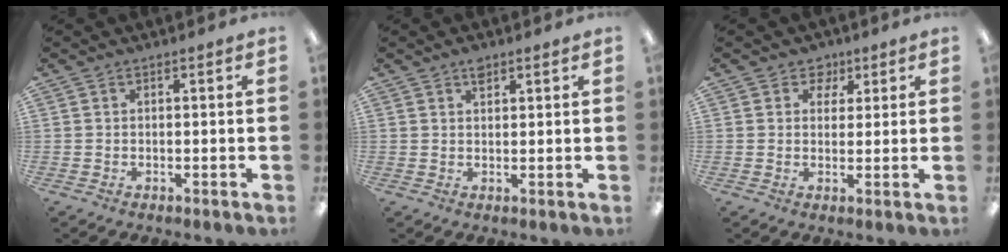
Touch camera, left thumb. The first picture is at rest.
{"total": 2.2, "force": [1.6, 1.0, 1.1], "torque": [-0.009, -0.007, 0.026]}
{"total": 4.0, "force": [2.3, 3.2, 0.9], "torque": [-0.004, -0.007, 0.037]}